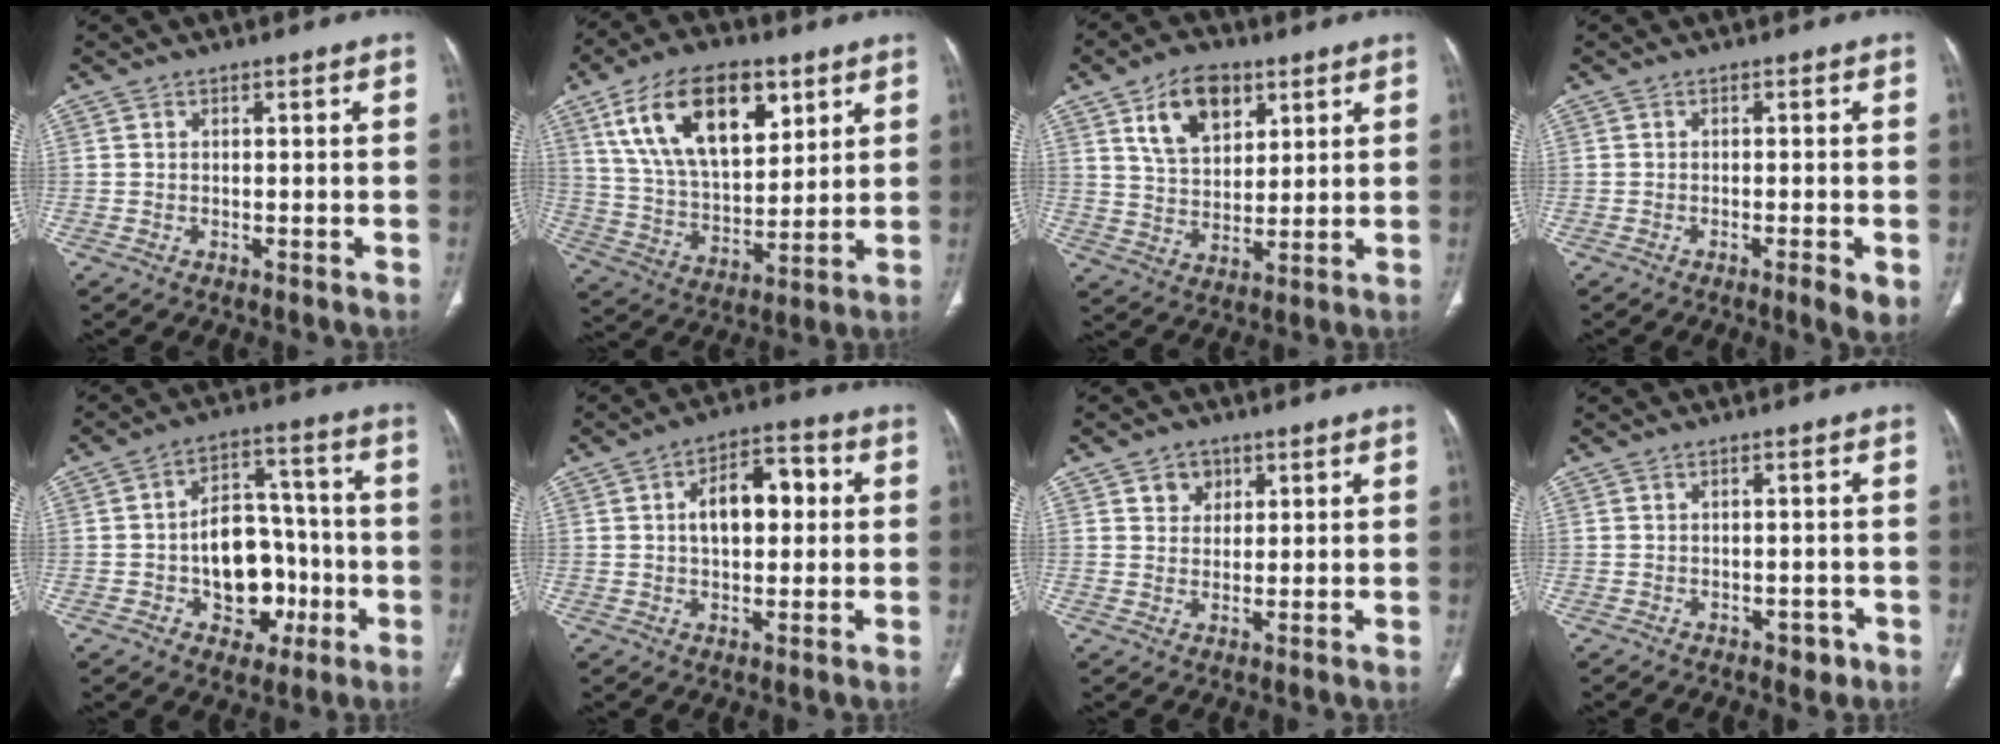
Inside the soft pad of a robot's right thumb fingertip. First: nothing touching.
{"total": 20.8, "force": [9.7, 10.8, 14.9], "torque": [-0.226, -0.031, 0.181]}
{"total": 11.6, "force": [5.7, 7.1, 7.2], "torque": [-0.098, -0.021, 0.105]}
{"total": 3.8, "force": [-1.3, 0.6, 3.5], "torque": [-0.056, -0.006, -0.019]}
{"total": 14.0, "force": [-3.2, 9.9, 9.4], "torque": [-0.093, 0.045, -0.041]}
{"total": 10.5, "force": [1.6, 6.1, 8.4], "torque": [-0.112, 0.022, 0.020]}
{"total": 3.9, "force": [1.9, 3.2, 1.3], "torque": [-0.001, -0.009, 0.032]}
{"total": 2.4, "force": [-1.3, 1.5, 1.3], "torque": [-0.008, 0.006, -0.011]}